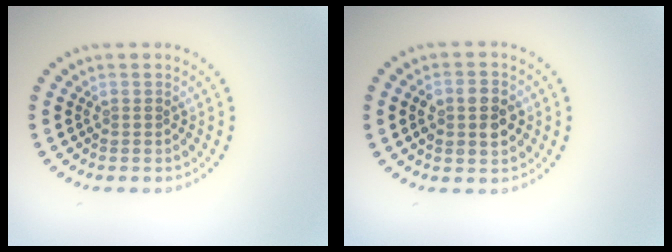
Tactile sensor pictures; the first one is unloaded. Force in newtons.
{"total": 3.7, "press": 3.7, "slide": 0.2}